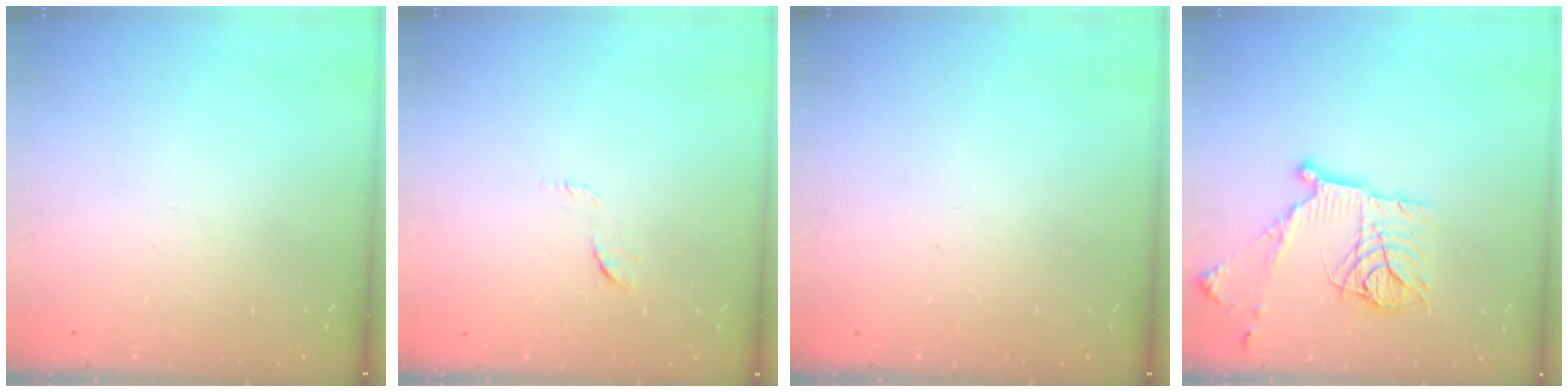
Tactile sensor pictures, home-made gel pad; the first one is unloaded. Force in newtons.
{"total": 4.6, "press": 4.5, "slide": 0.5}
{"total": 0.0}
{"total": 16.6, "press": 16.6, "slide": 1.3}